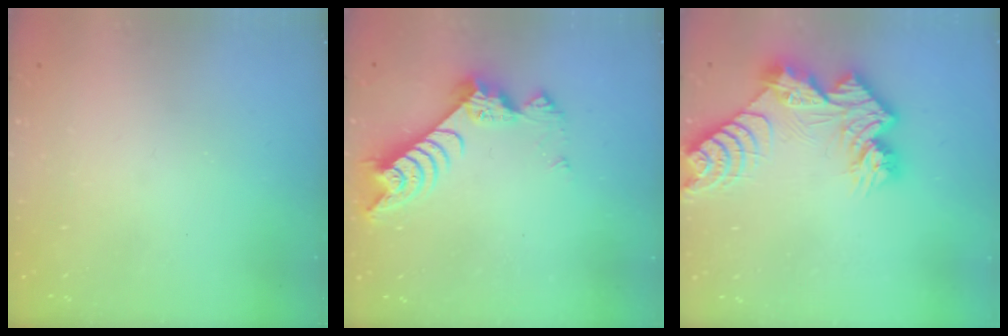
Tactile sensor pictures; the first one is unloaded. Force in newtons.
{"total": 9.5, "press": 9.4, "slide": 1.0}
{"total": 13.4, "press": 13.4, "slide": 1.1}